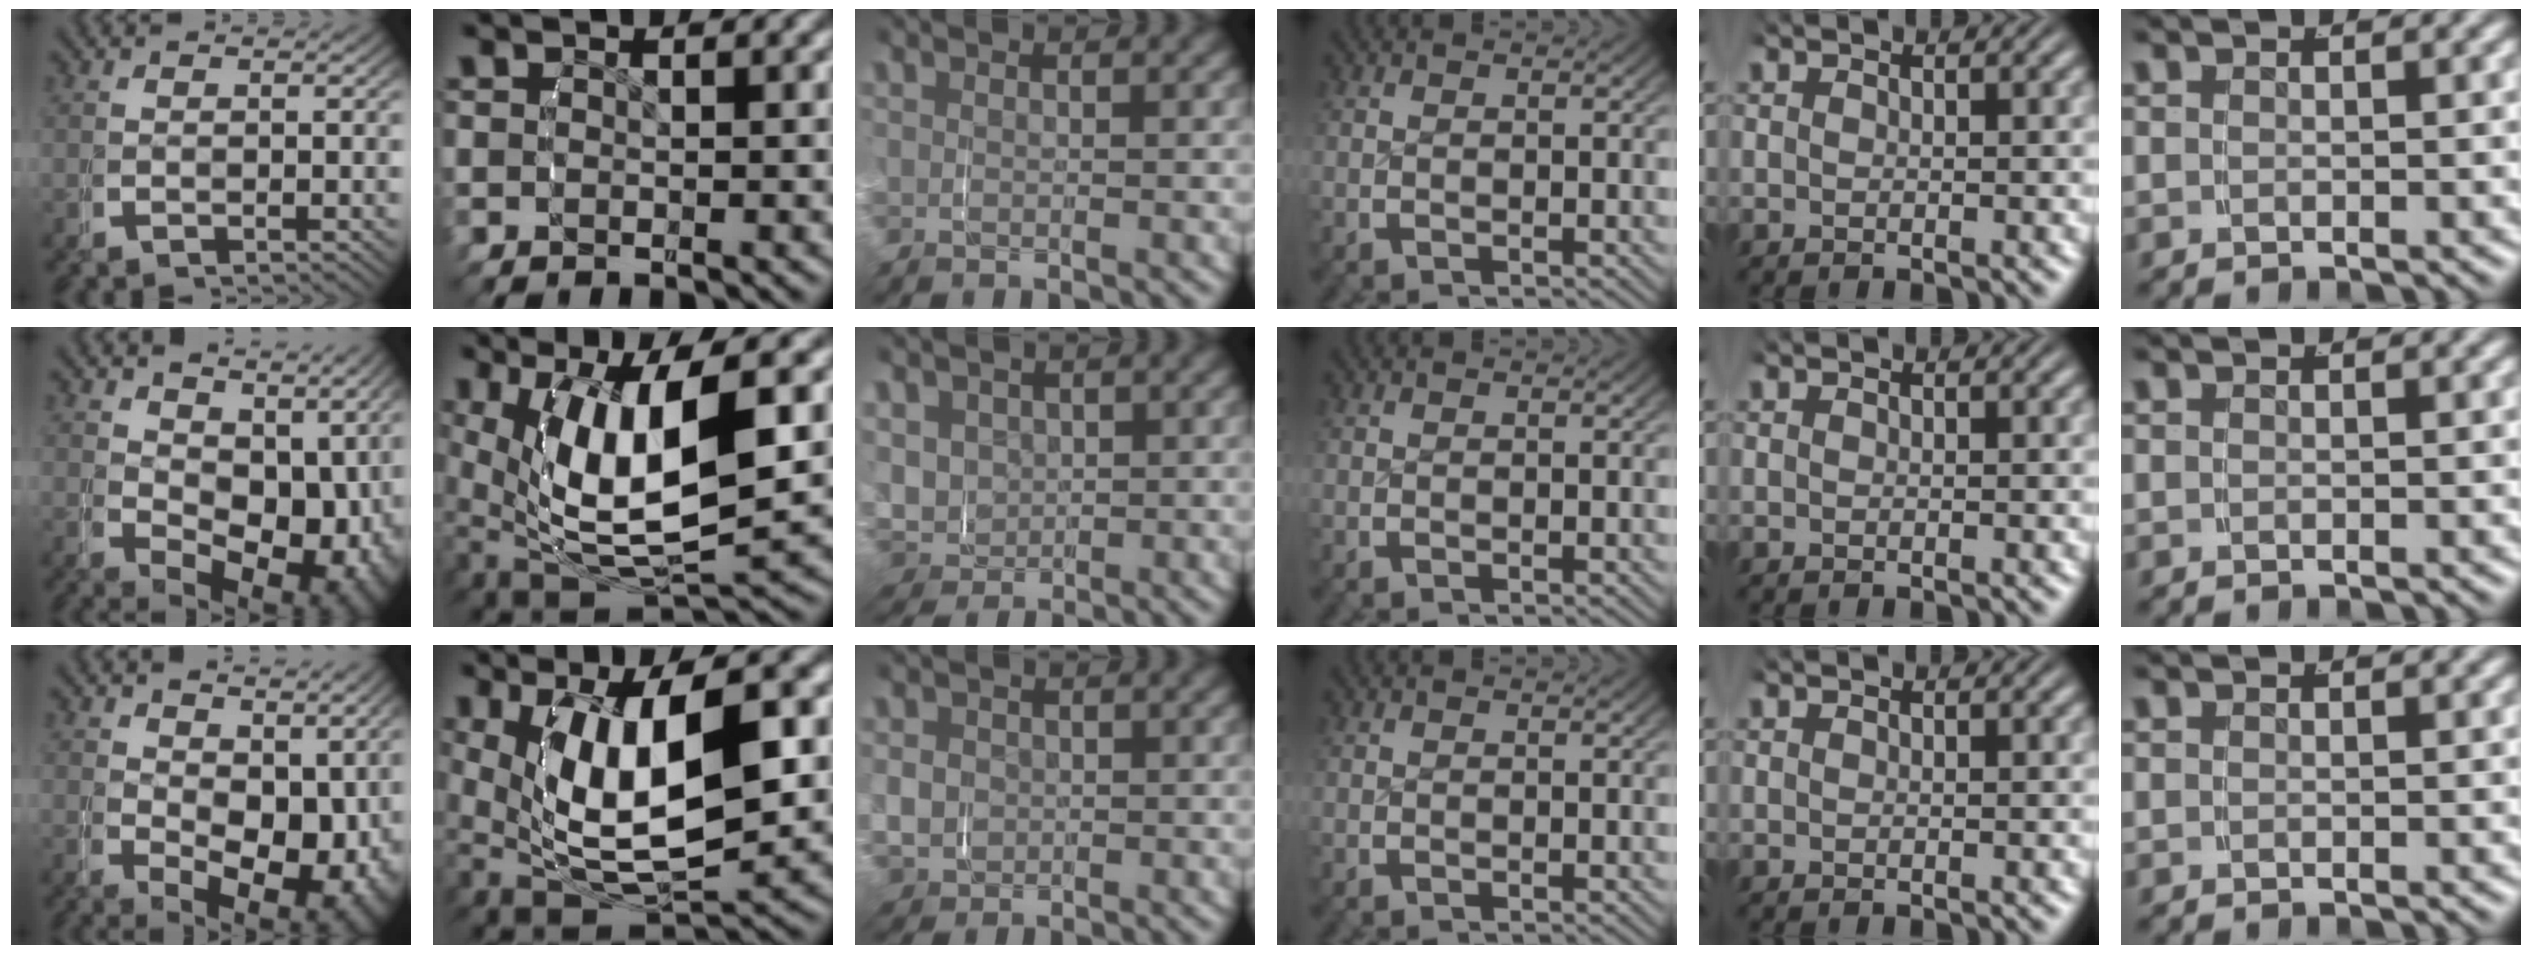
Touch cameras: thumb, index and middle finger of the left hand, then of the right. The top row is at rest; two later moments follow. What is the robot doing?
{"motion": "grasp_and_lifting", "object": "water bottle"}